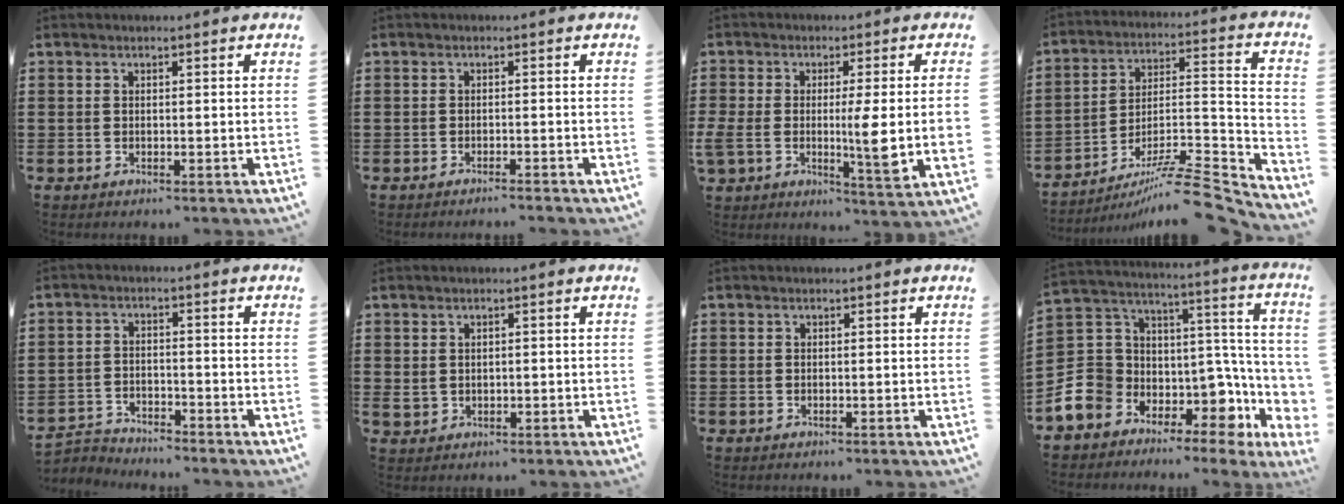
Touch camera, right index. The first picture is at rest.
{"total": 1.2, "force": [-1.1, -0.2, 0.2], "torque": [-0.005, 0.003, -0.023]}
{"total": 7.9, "force": [-0.7, 1.4, 7.7], "torque": [-0.141, -0.011, -0.015]}
{"total": 9.6, "force": [-7.6, 1.2, 5.7], "torque": [-0.078, 0.017, -0.147]}
{"total": 3.4, "force": [-3.3, 0.6, -0.3], "torque": [-0.005, 0.001, -0.072]}
{"total": 1.3, "force": [0.5, 1.0, 0.6], "torque": [-0.015, 0.005, 0.009]}
{"total": 0.0}
{"total": 8.6, "force": [-2.9, 7.2, 3.5], "torque": [-0.093, -0.043, -0.051]}